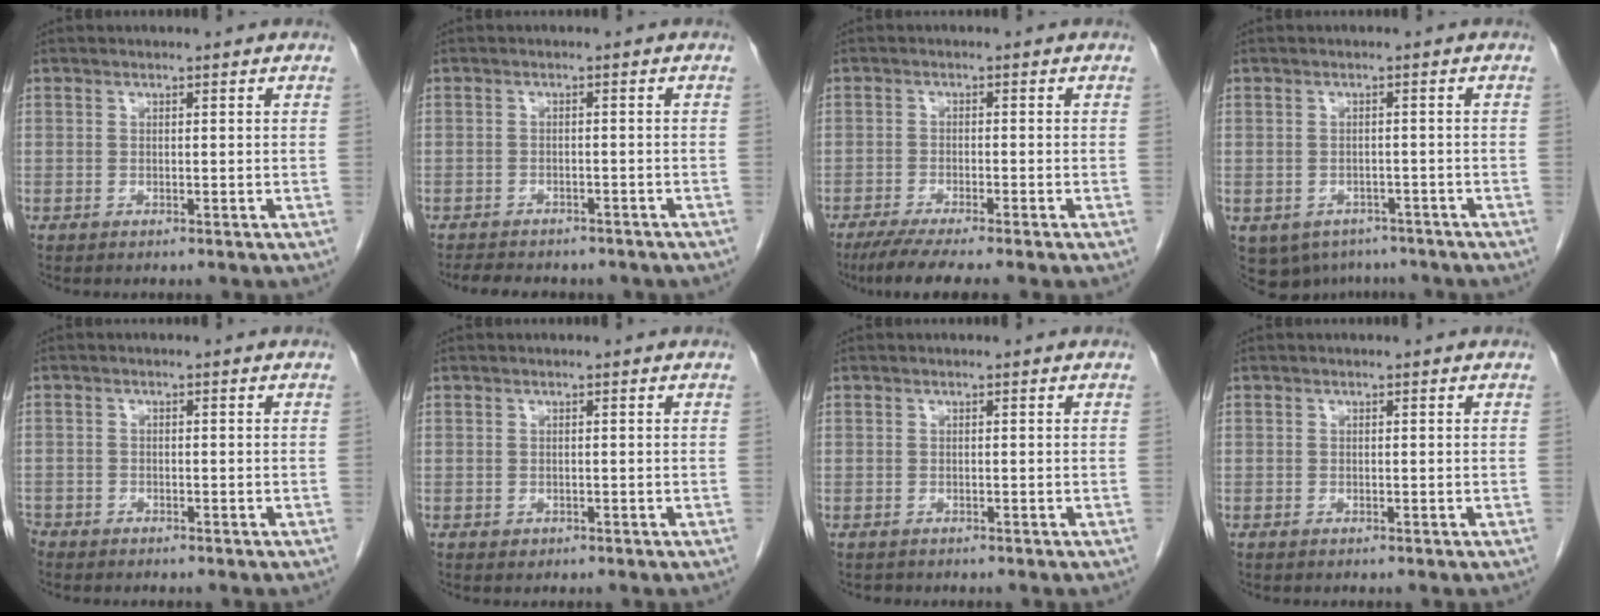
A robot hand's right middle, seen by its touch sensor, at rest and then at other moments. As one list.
[{"total": 9.8, "force": [-8.2, 4.2, 3.4], "torque": [-0.063, 0.009, -0.090]}, {"total": 6.5, "force": [-5.2, -0.4, 4.0], "torque": [-0.060, -0.016, -0.083]}, {"total": 9.4, "force": [-5.9, 6.8, 2.8], "torque": [-0.065, -0.002, -0.069]}, {"total": 2.9, "force": [-2.5, 1.3, 0.6], "torque": [-0.016, -0.001, -0.042]}, {"total": 0.5, "force": [-0.2, 0.5, 0.1], "torque": [-0.005, 0.002, 0.000]}, {"total": 0.6, "force": [-0.5, 0.3, 0.0], "torque": [-0.013, -0.001, -0.010]}, {"total": 0.0}]